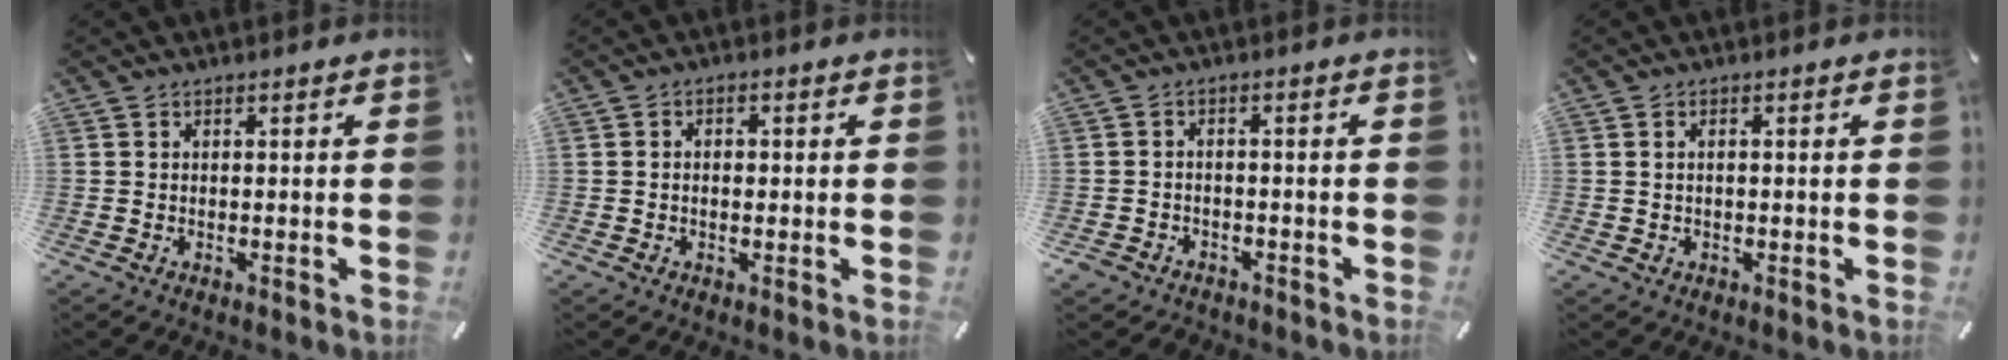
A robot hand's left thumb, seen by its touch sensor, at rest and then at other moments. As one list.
[{"total": 1.9, "force": [-0.1, 1.4, 1.2], "torque": [-0.017, 0.002, -0.006]}, {"total": 2.7, "force": [-1.9, 1.9, 0.3], "torque": [-0.011, 0.010, -0.042]}, {"total": 1.5, "force": [0.2, 0.9, 1.1], "torque": [-0.024, 0.005, 0.002]}]